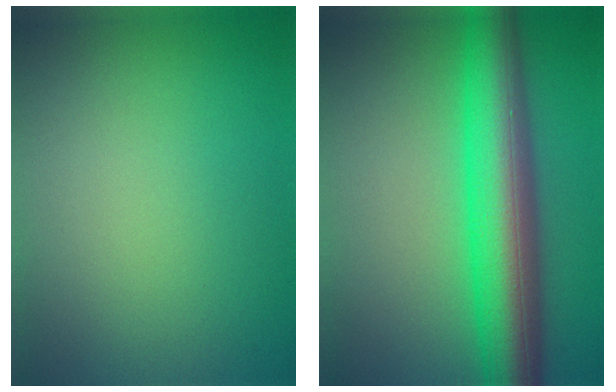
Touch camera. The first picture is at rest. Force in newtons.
{"total": 9.6, "press": 9.6, "slide": 0.1}